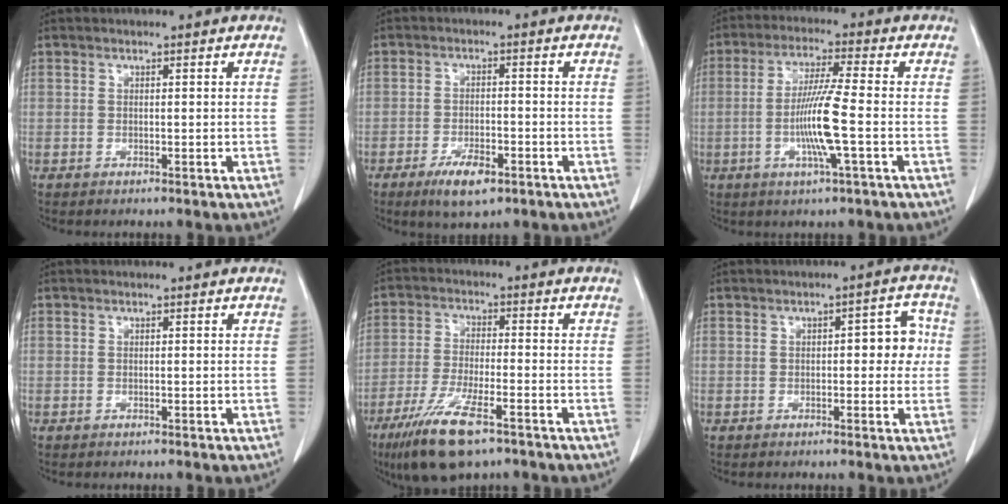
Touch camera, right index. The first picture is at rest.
{"total": 5.6, "force": [-3.3, 1.9, 4.1], "torque": [-0.075, -0.005, -0.050]}
{"total": 9.0, "force": [-1.9, -0.7, 8.8], "torque": [-0.173, -0.010, -0.038]}
{"total": 0.0}
{"total": 11.0, "force": [-6.9, 2.3, 8.2], "torque": [-0.160, -0.025, -0.116]}
{"total": 4.9, "force": [0.3, 2.1, 4.4], "torque": [-0.047, 0.022, 0.001]}